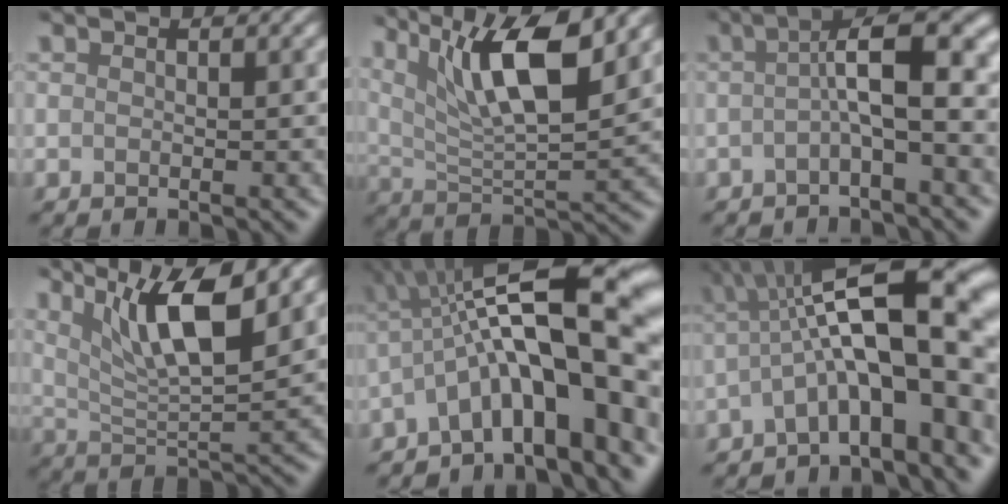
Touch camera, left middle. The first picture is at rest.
{"total": 9.1, "force": [5.4, 2.3, 7.0], "torque": [-0.122, -0.005, 0.090]}
{"total": 5.9, "force": [-0.1, 1.2, 5.7], "torque": [-0.076, 0.028, -0.017]}
{"total": 7.9, "force": [4.9, 1.7, 6.0], "torque": [-0.105, 0.000, 0.085]}
{"total": 14.2, "force": [-0.8, 5.0, 13.2], "torque": [-0.189, 0.034, -0.013]}
{"total": 12.1, "force": [-0.6, 3.6, 11.5], "torque": [-0.184, 0.027, -0.017]}